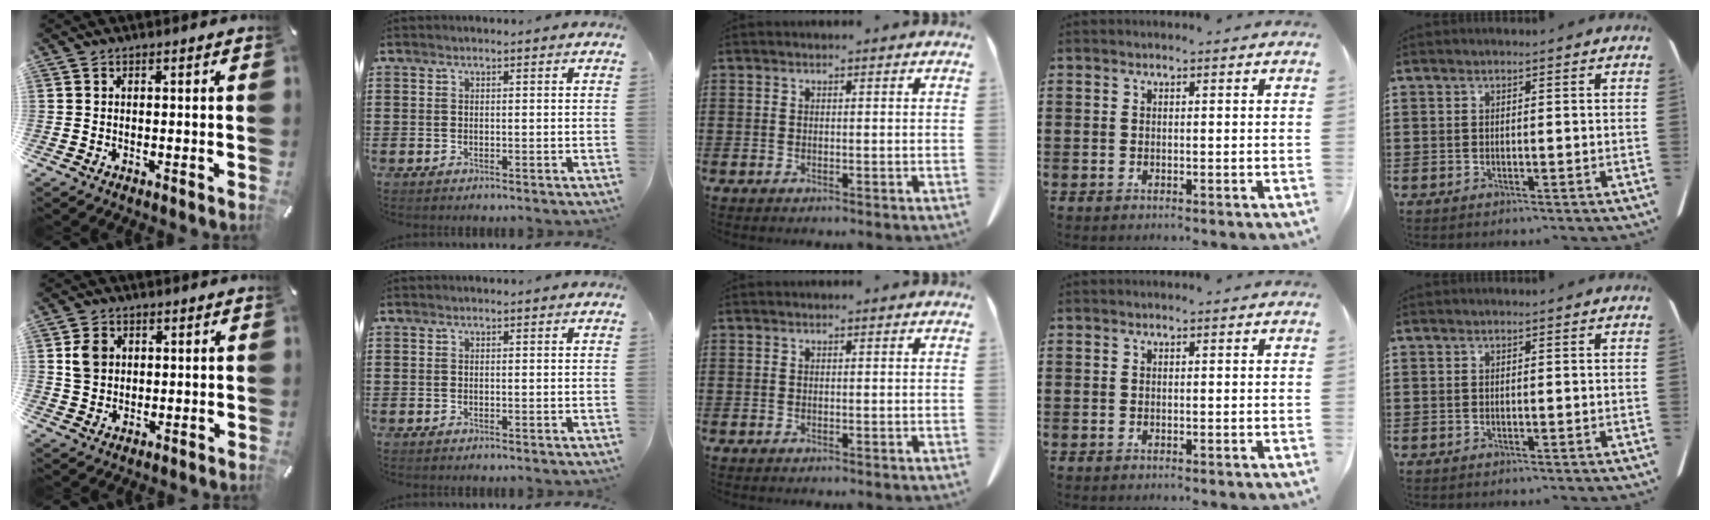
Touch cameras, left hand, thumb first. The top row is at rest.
{"thumb": {"total": 5.2, "force": [1.2, 4.8, 1.5], "torque": [-0.023, 0.005, 0.022]}}